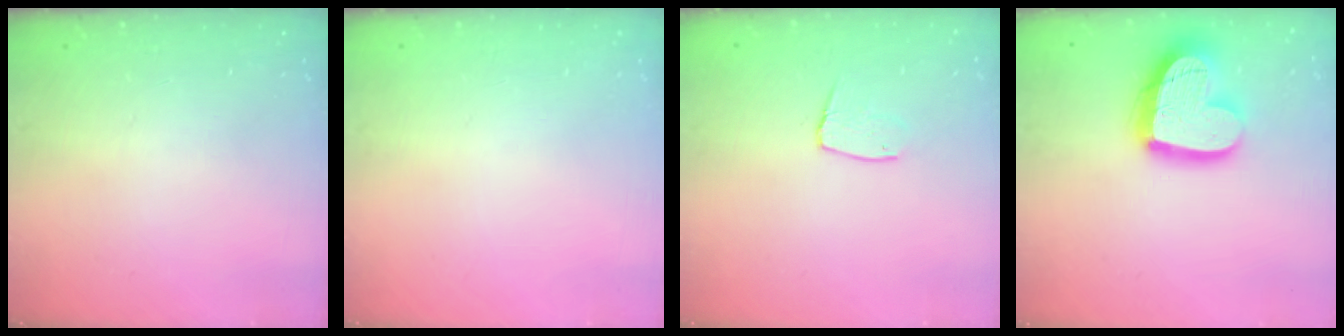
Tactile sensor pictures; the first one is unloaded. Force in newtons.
{"total": 0.0}
{"total": 7.0, "press": 7.0, "slide": 0.5}
{"total": 21.4, "press": 21.3, "slide": 2.1}